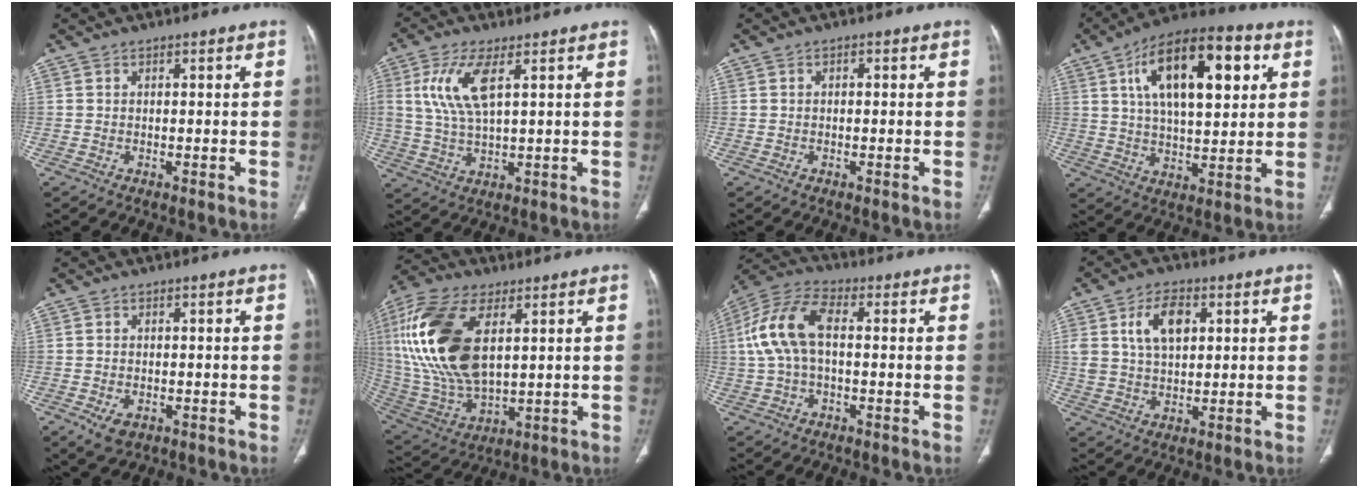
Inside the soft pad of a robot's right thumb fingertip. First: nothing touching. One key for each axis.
{"total": 9.6, "fx": 3.1, "fy": 3.6, "fz": 8.4, "tx": -0.193, "ty": -0.006, "tz": 0.067}
{"total": 0.7, "fx": 0.1, "fy": 0.4, "fz": 0.5, "tx": -0.005, "ty": 0.002, "tz": -0.001}
{"total": 20.6, "fx": 6.9, "fy": 9.3, "fz": 17.1, "tx": -0.251, "ty": 0.001, "tz": 0.106}
{"total": 3.7, "fx": -1.6, "fy": 2.4, "fz": 2.4, "tx": -0.043, "ty": 0.000, "tz": -0.017}
{"total": 22.9, "fx": 5.8, "fy": 11.8, "fz": 18.7, "tx": -0.399, "ty": -0.019, "tz": 0.113}
{"total": 11.7, "fx": 0.7, "fy": 6.2, "fz": 9.9, "tx": -0.219, "ty": 0.035, "tz": 0.007}
{"total": 8.8, "fx": 2.9, "fy": 5.2, "fz": 6.4, "tx": -0.102, "ty": -0.001, "tz": 0.056}